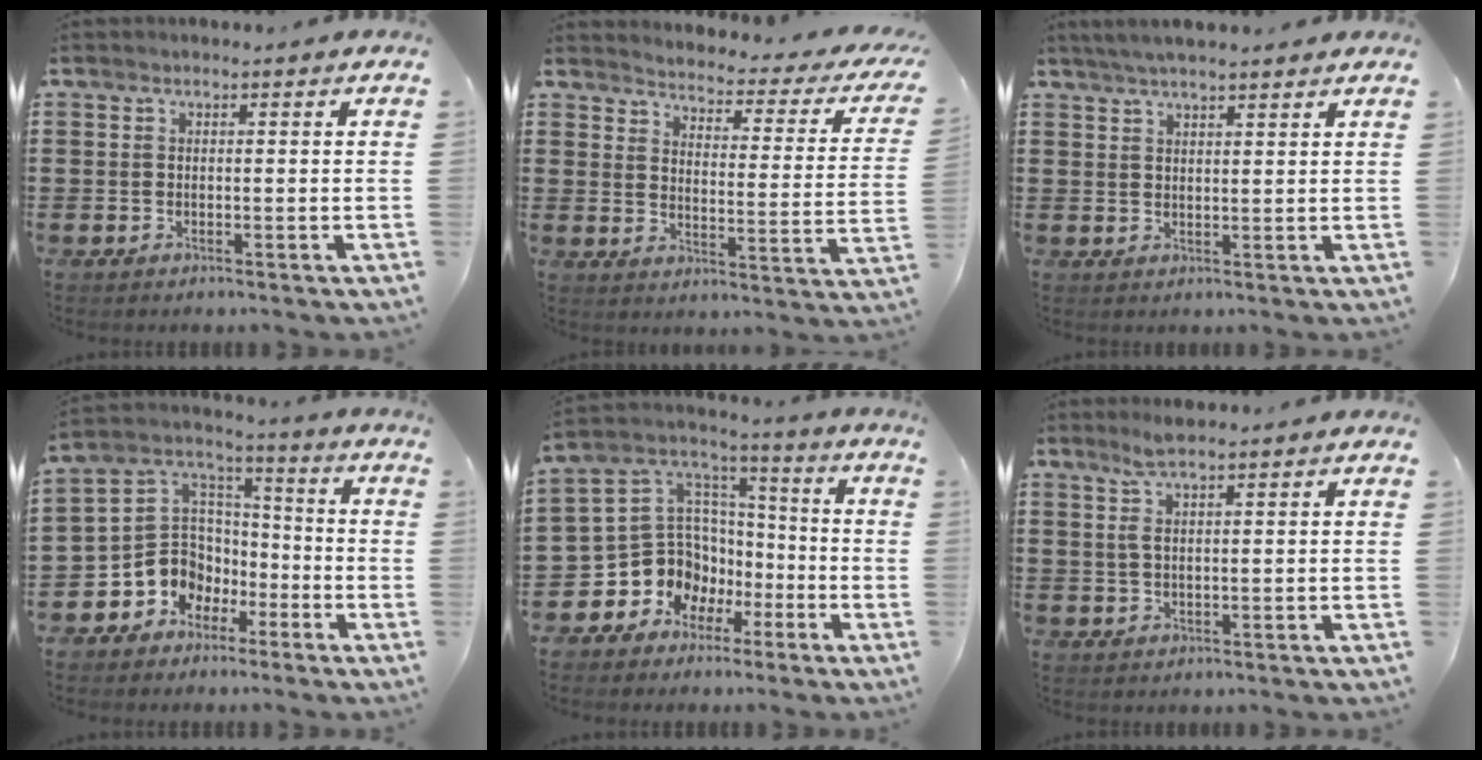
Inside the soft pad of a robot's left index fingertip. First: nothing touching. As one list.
[{"total": 2.6, "force": [2.5, -0.2, 0.7], "torque": [-0.033, -0.030, 0.032]}, {"total": 3.5, "force": [3.1, 0.2, 1.7], "torque": [-0.039, 0.002, 0.057]}, {"total": 8.0, "force": [-3.3, 7.2, 1.1], "torque": [-0.056, -0.002, -0.060]}, {"total": 10.3, "force": [-3.8, 9.3, 2.2], "torque": [-0.091, -0.009, -0.064]}, {"total": 3.3, "force": [1.8, 0.3, 2.7], "torque": [-0.056, 0.000, 0.032]}]